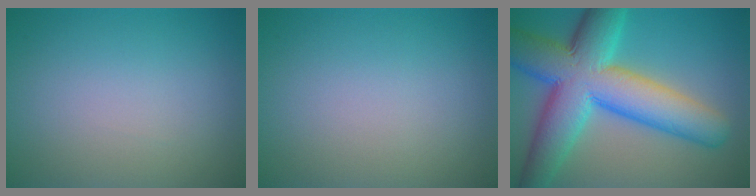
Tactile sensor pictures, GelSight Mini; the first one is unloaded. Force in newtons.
{"total": 0.0}
{"total": 12.5, "press": 12.5, "slide": 0.2}